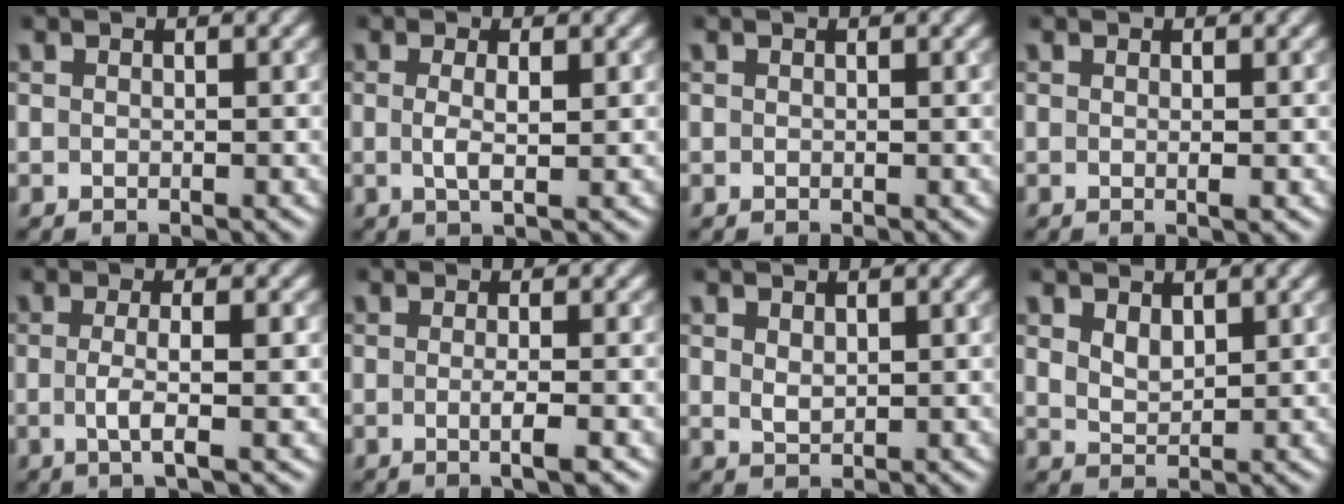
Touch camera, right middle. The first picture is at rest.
{"total": 2.0, "force": [0.1, 0.4, 2.0], "torque": [-0.038, -0.003, 0.000]}
{"total": 0.0}
{"total": 1.0, "force": [0.0, 0.2, 1.0], "torque": [-0.013, 0.000, -0.002]}
{"total": 3.3, "force": [-0.4, 0.8, 3.2], "torque": [-0.056, -0.009, -0.007]}
{"total": 2.6, "force": [-0.4, 0.6, 2.5], "torque": [-0.030, -0.004, -0.010]}
{"total": 1.2, "force": [0.7, 0.7, 0.8], "torque": [-0.016, -0.003, 0.017]}
{"total": 1.9, "force": [1.1, 1.0, 1.2], "torque": [-0.026, -0.003, 0.027]}